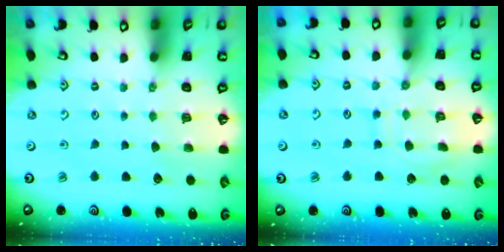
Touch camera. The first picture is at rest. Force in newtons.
{"total": 9.0, "press": 9.0, "slide": 0.8}